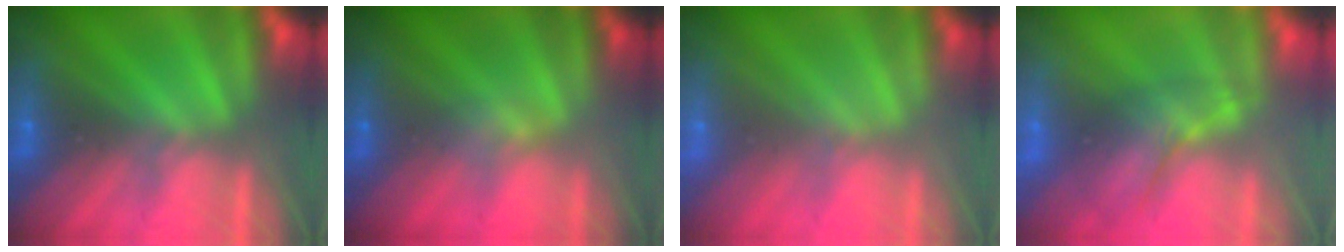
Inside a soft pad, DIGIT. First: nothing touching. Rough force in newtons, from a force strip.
{"total": 2.4}
{"total": 1.6}
{"total": 2.4}